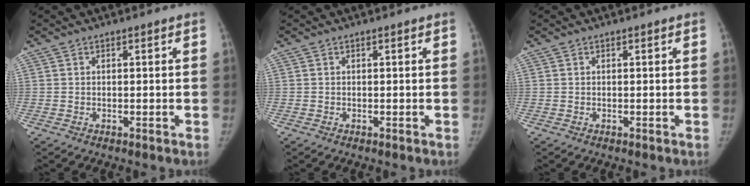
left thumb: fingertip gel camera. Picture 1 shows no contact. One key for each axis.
{"total": 0.0}
{"total": 0.0}